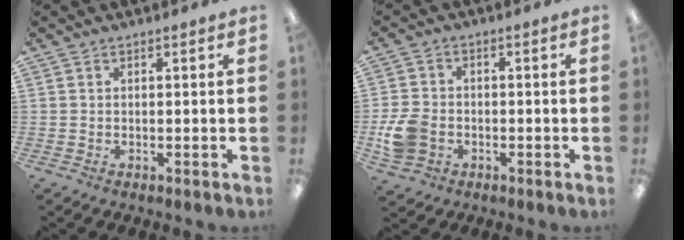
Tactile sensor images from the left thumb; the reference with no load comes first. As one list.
[{"total": 7.9, "force": [-2.7, 5.9, 4.4], "torque": [-0.085, 0.010, -0.047]}]